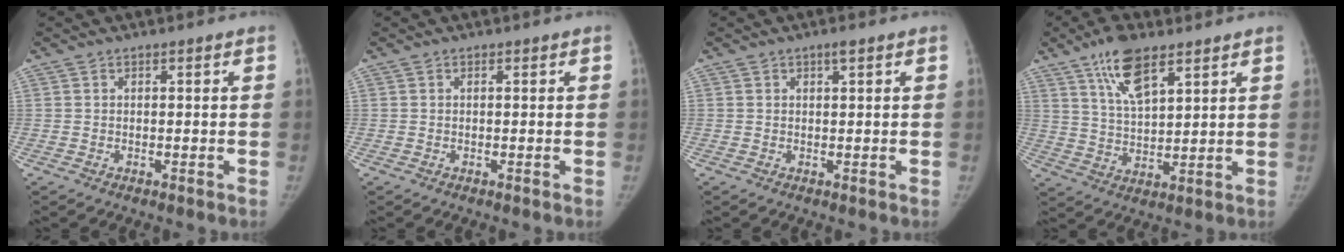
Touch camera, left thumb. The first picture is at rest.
{"total": 0.0}
{"total": 1.3, "force": [0.8, 0.3, 1.0], "torque": [-0.013, -0.002, 0.012]}
{"total": 10.1, "force": [6.2, 3.7, 7.1], "torque": [-0.120, -0.027, 0.120]}